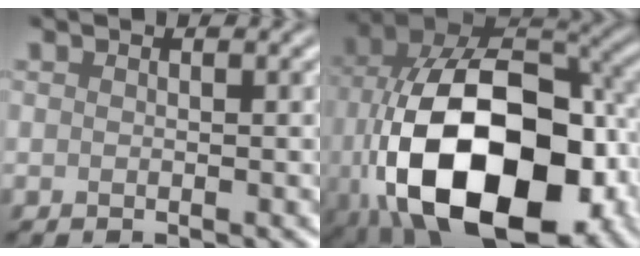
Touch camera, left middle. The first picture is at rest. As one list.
[{"total": 18.1, "force": [-4.8, 10.5, 13.9], "torque": [-0.245, -0.019, -0.072]}]